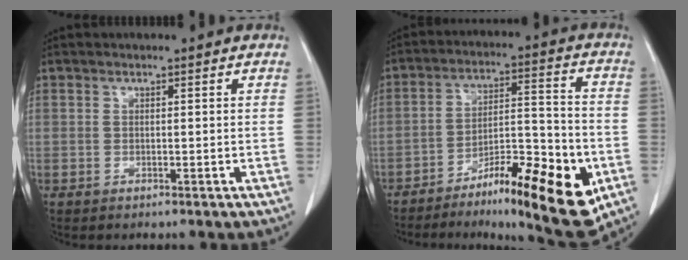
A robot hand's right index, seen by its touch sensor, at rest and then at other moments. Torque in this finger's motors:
{"motor_torque": [1.21, -0.93, 0.59, 0.10]}